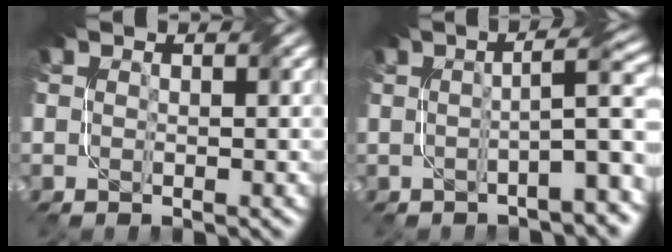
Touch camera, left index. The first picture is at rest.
{"total": 5.1, "force": [-1.5, 0.6, 4.8], "torque": [-0.059, 0.022, -0.033]}